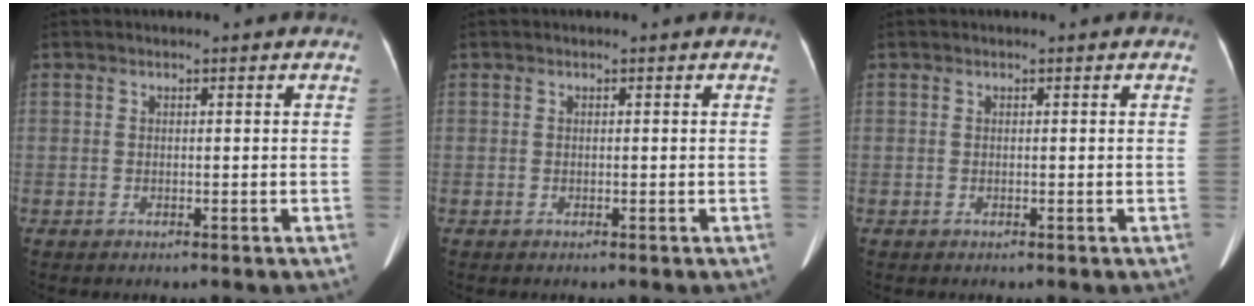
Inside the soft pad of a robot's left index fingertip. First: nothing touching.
{"total": 0.0}
{"total": 0.0}